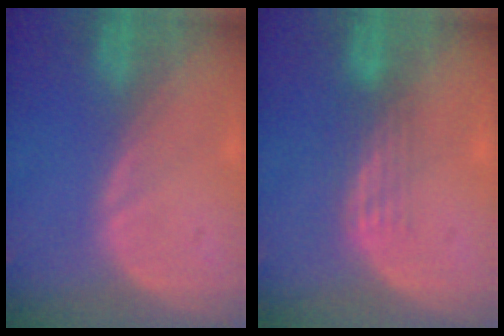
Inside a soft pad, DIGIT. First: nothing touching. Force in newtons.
{"total": 3.2, "press": 2.6, "slide": 1.8}